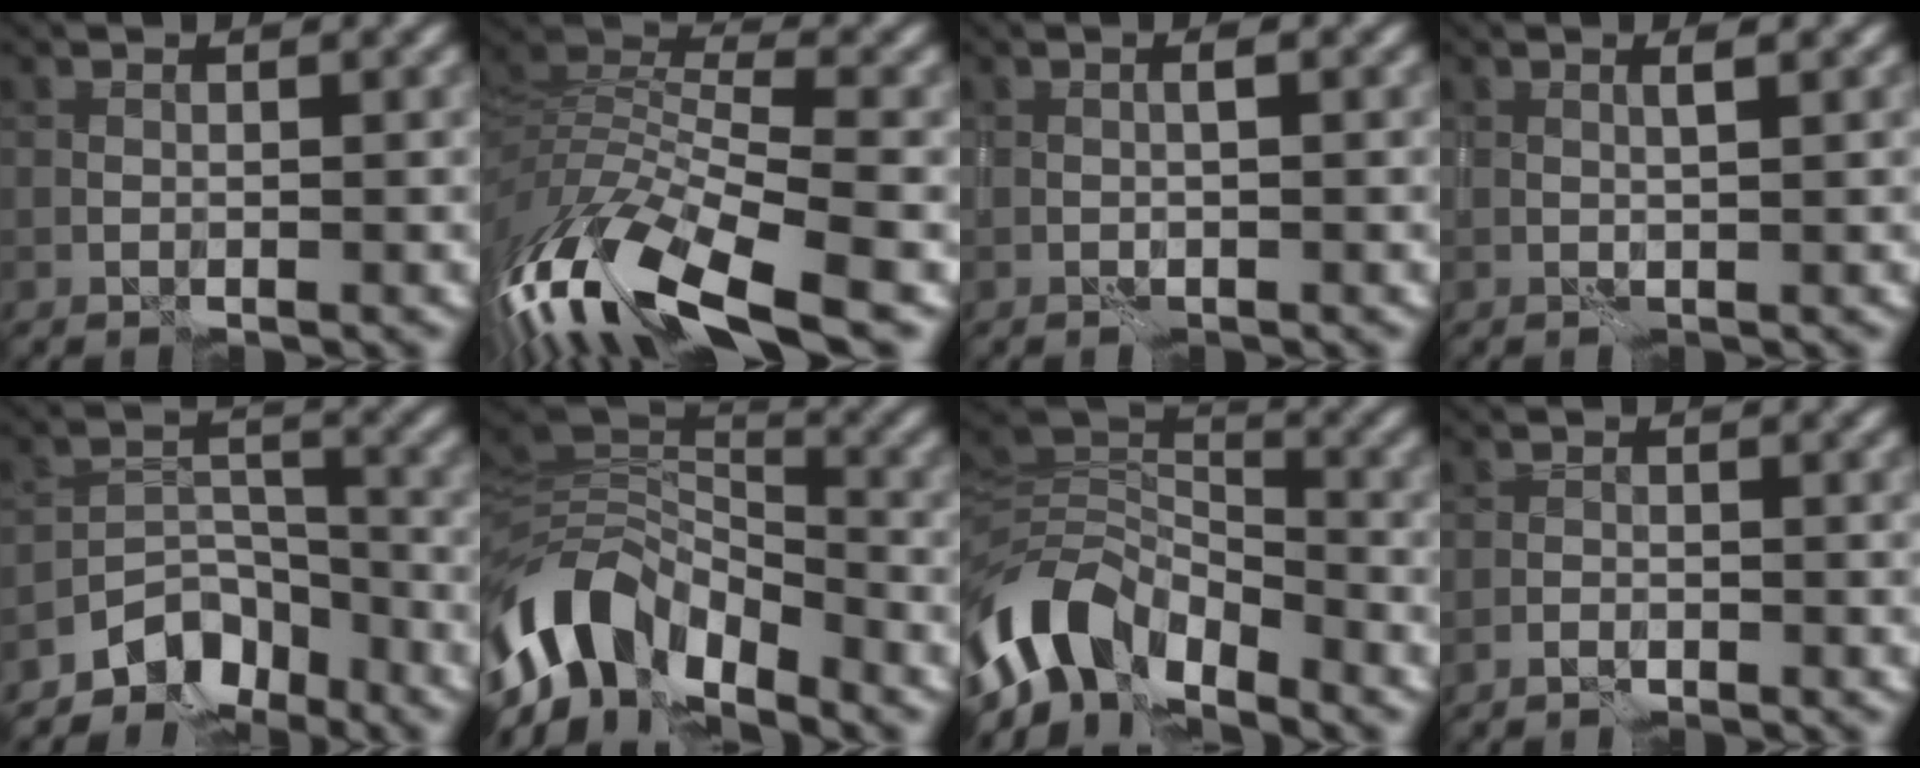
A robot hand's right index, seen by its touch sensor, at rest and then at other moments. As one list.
[{"total": 13.0, "force": [-5.7, 5.8, 10.1], "torque": [-0.226, -0.007, -0.106]}, {"total": 0.7, "force": [0.0, 0.0, 0.7], "torque": [-0.011, 0.001, -0.002]}, {"total": 1.2, "force": [0.6, 0.2, 1.0], "torque": [-0.014, 0.001, 0.009]}, {"total": 5.0, "force": [-3.9, 2.8, 1.6], "torque": [-0.006, 0.000, -0.075]}, {"total": 9.8, "force": [-5.2, 5.5, 6.1], "torque": [-0.104, -0.002, -0.101]}, {"total": 8.1, "force": [-4.8, 4.6, 4.6], "torque": [-0.074, -0.005, -0.094]}, {"total": 0.8, "force": [-0.8, 0.2, 0.1], "torque": [-0.007, 0.002, -0.018]}]